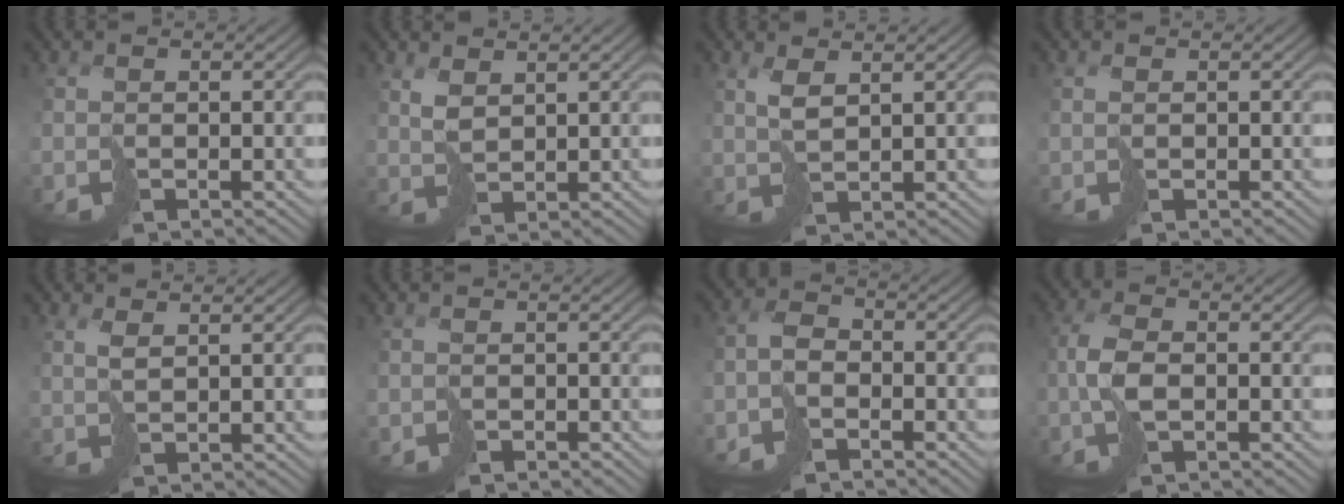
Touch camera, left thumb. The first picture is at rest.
{"total": 2.7, "force": [1.7, 1.3, 1.7], "torque": [-0.048, 0.002, 0.038]}
{"total": 2.8, "force": [1.5, 0.8, 2.1], "torque": [-0.055, 0.001, 0.033]}
{"total": 0.9, "force": [0.2, 0.5, 0.7], "torque": [-0.020, 0.001, 0.004]}
{"total": 2.0, "force": [1.1, 0.5, 1.5], "torque": [-0.038, 0.003, 0.024]}
{"total": 1.2, "force": [-0.9, 0.7, 0.2], "torque": [-0.002, -0.002, -0.022]}
{"total": 4.3, "force": [-2.7, 2.2, 2.4], "torque": [-0.050, 0.001, -0.067]}
{"total": 4.6, "force": [-1.2, 2.2, 3.8], "torque": [-0.094, 0.002, -0.029]}